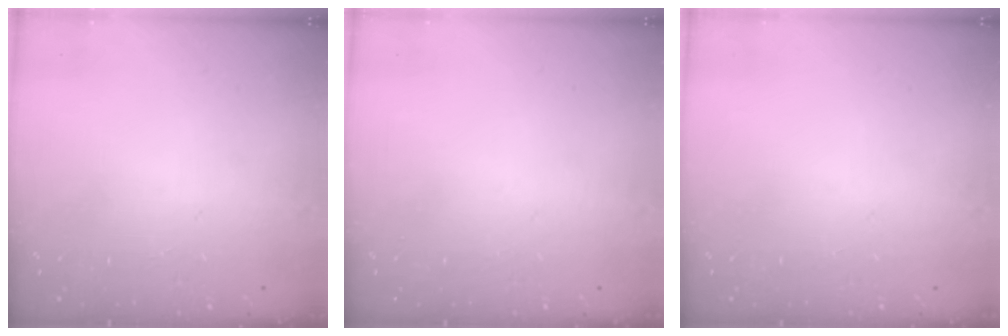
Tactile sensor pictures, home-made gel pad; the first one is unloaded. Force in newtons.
{"total": 0.0}
{"total": 0.0}